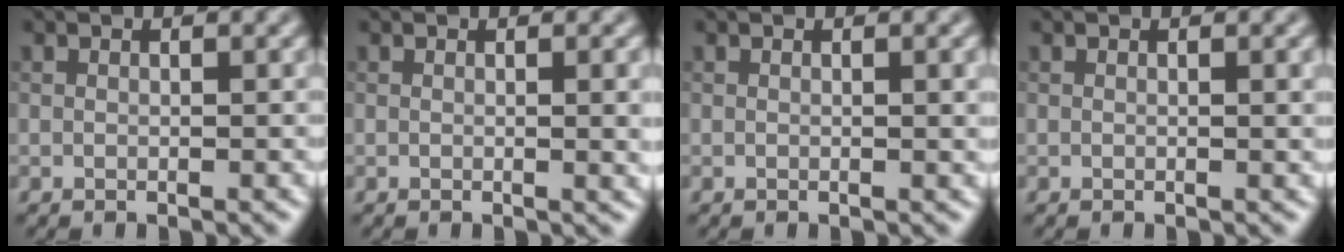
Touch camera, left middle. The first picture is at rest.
{"total": 2.7, "force": [0.2, 0.9, 2.6], "torque": [-0.019, 0.006, 0.007]}
{"total": 1.6, "force": [0.3, 0.6, 1.4], "torque": [-0.012, 0.006, 0.004]}
{"total": 1.2, "force": [0.3, 0.5, 1.1], "torque": [-0.010, 0.005, 0.003]}